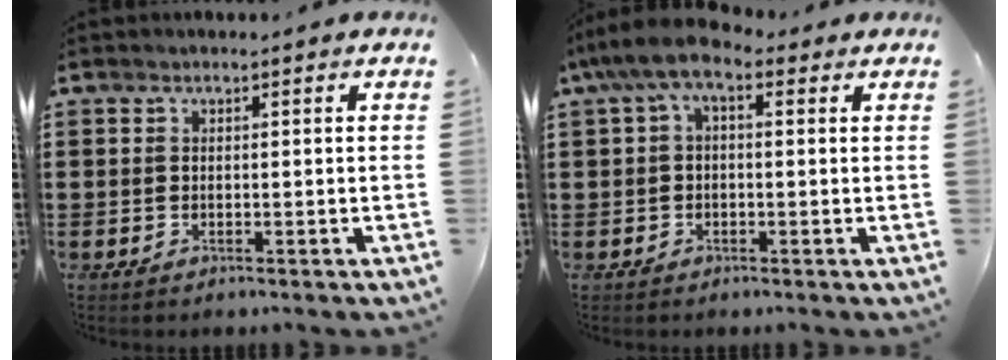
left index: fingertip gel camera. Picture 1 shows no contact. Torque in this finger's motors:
{"motor_torque": [1.14, -1.00, 0.62, 0.21]}